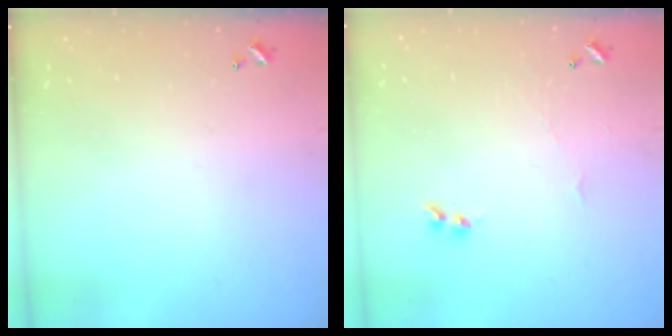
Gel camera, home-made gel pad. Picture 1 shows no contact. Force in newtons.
{"total": 1.9, "press": 1.8, "slide": 0.5}